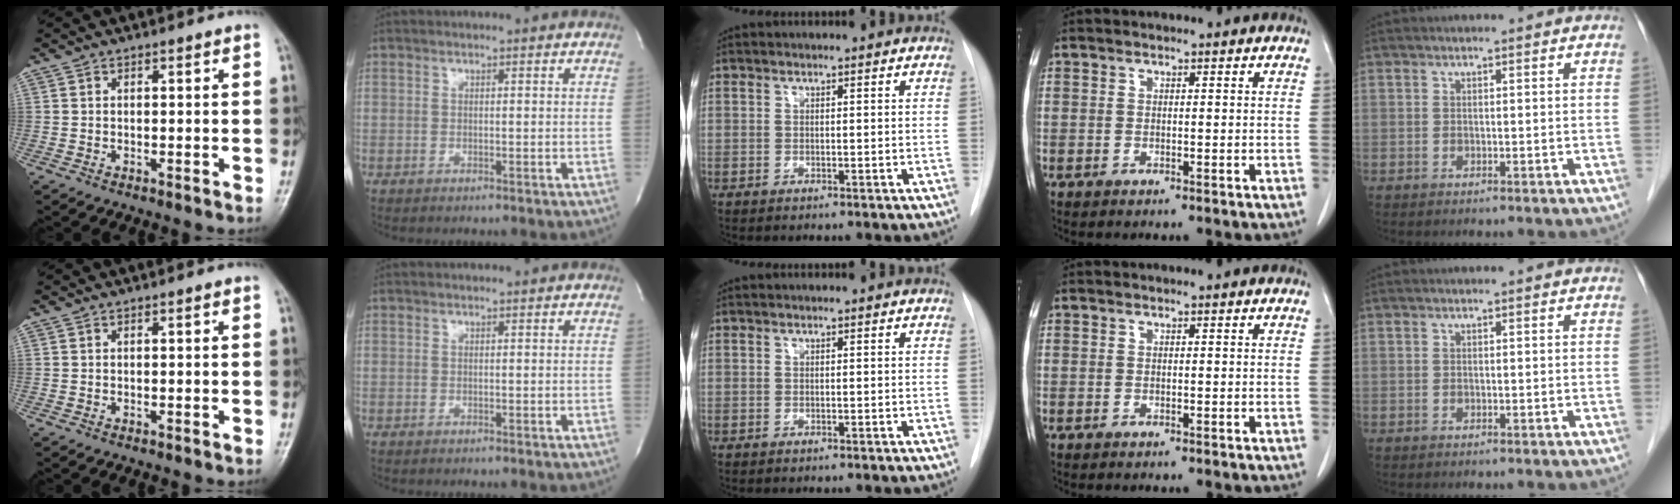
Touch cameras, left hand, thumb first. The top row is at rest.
{}